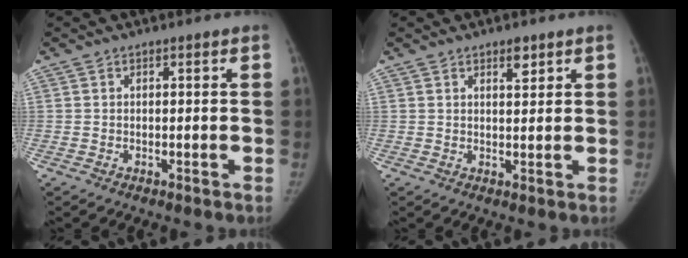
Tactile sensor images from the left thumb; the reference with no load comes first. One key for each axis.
{"total": 2.5, "fx": 1.7, "fy": 1.0, "fz": 1.6, "tx": -0.014, "ty": -0.011, "tz": 0.026}